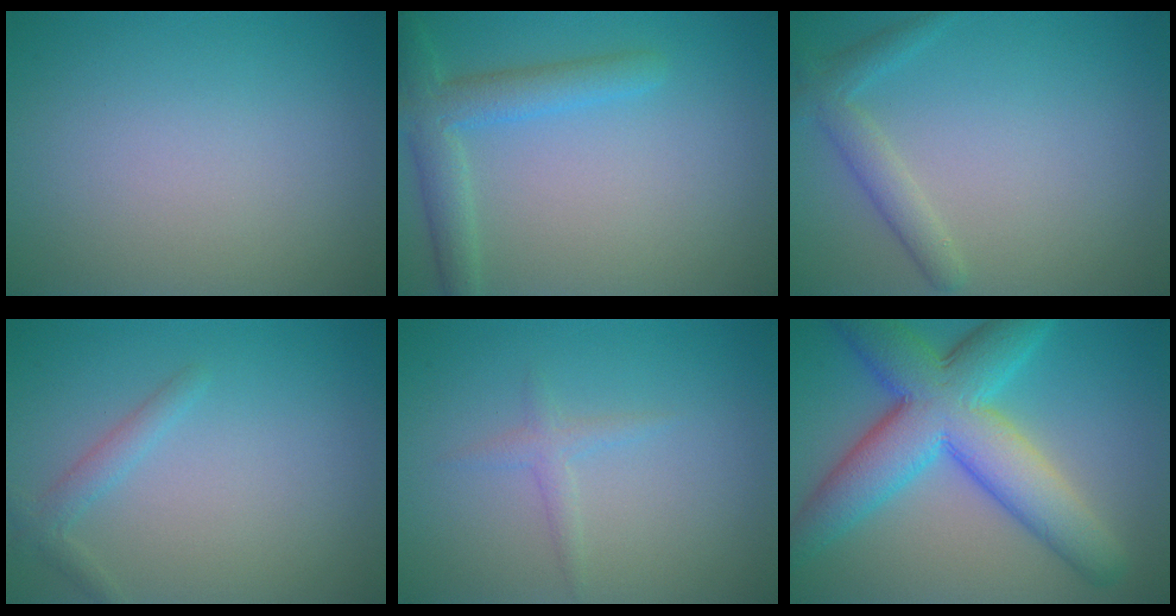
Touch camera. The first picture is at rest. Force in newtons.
{"total": 3.8, "press": 3.8, "slide": 0.3}
{"total": 2.3, "press": 2.3, "slide": 0.1}
{"total": 1.6, "press": 1.6, "slide": 0.1}
{"total": 1.2, "press": 1.2, "slide": 0.1}
{"total": 10.2, "press": 10.2, "slide": 0.2}